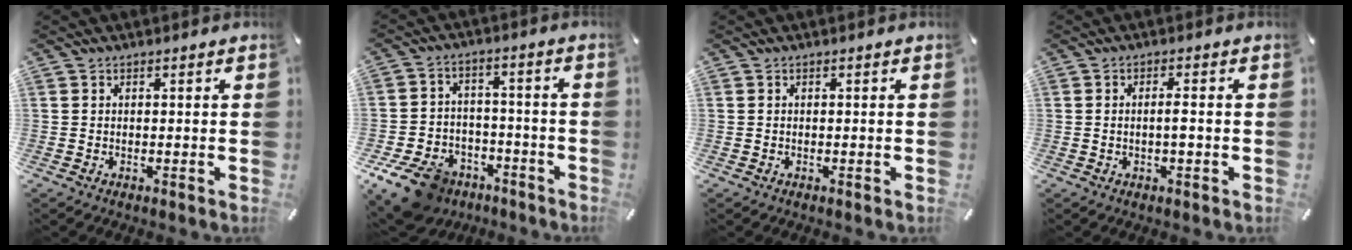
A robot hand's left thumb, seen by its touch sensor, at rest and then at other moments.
{"total": 12.0, "force": [-7.8, 7.6, 4.9], "torque": [-0.101, 0.057, -0.140]}
{"total": 0.0}
{"total": 2.5, "force": [-0.3, 0.8, 2.4], "torque": [-0.046, 0.003, -0.007]}